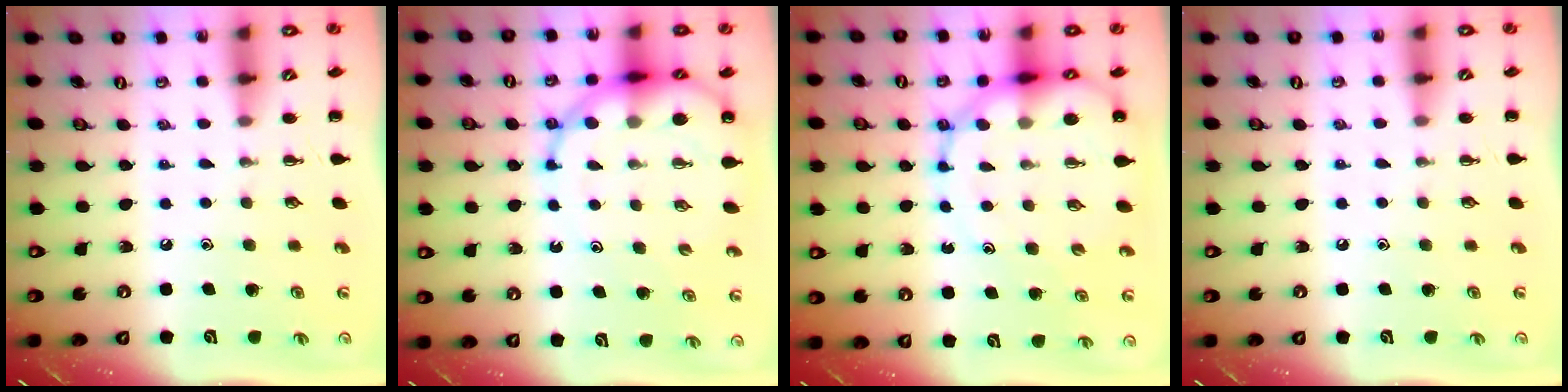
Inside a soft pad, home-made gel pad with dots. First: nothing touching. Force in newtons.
{"total": 11.6, "press": 11.3, "slide": 2.7}
{"total": 13.7, "press": 13.2, "slide": 3.7}
{"total": 3.6, "press": 3.3, "slide": 1.3}